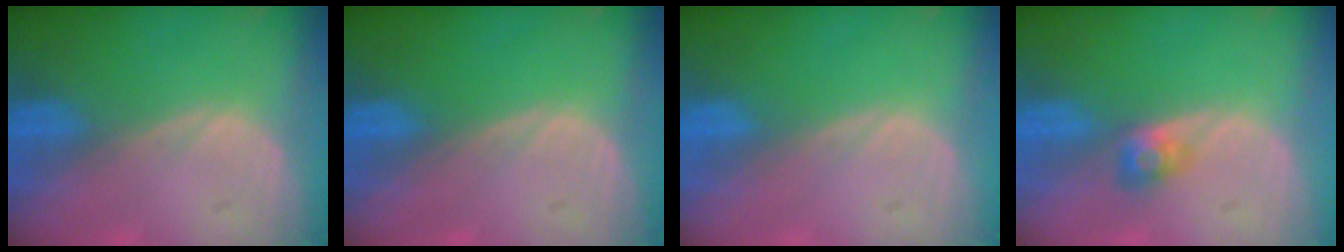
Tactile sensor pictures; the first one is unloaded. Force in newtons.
{"total": 0.0}
{"total": 0.0}
{"total": 2.4, "press": 2.2, "slide": 1.0}